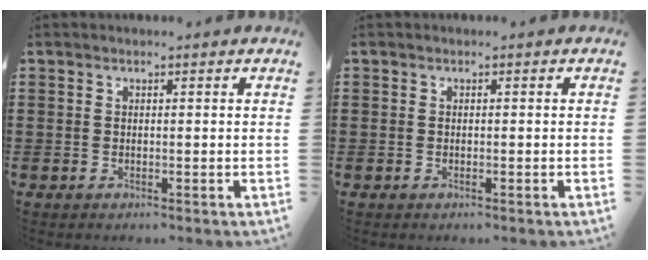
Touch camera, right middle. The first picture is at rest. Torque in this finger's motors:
{"motor_torque": [0.22, 0.15, -0.01, -0.02]}